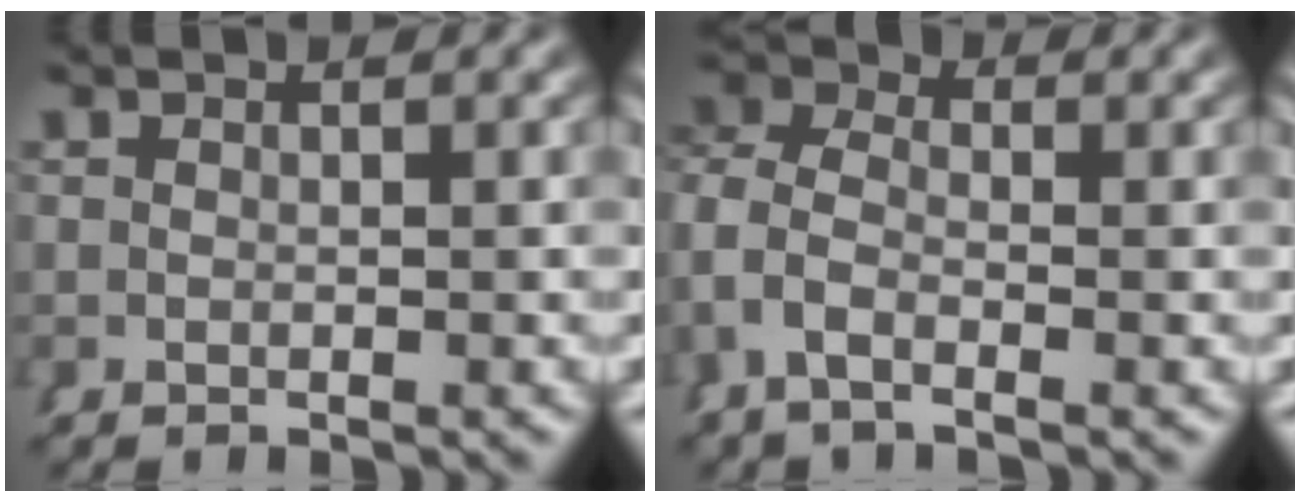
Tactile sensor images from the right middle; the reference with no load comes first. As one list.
[{"total": 5.3, "force": [-0.3, 4.2, 3.2], "torque": [-0.088, -0.008, -0.014]}]